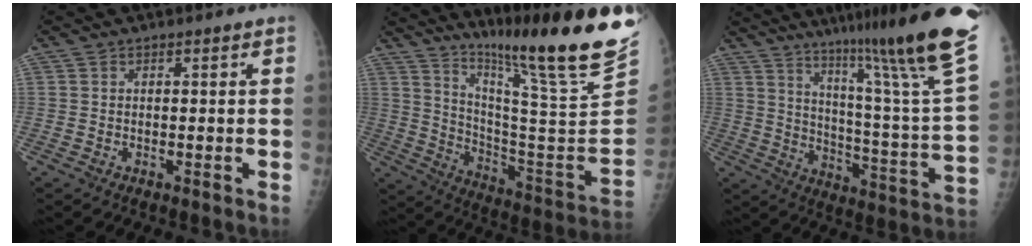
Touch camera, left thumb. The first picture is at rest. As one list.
[{"total": 26.4, "force": [20.6, -0.3, 16.4], "torque": [-0.240, -0.163, 0.315]}, {"total": 30.7, "force": [21.2, 1.6, 22.2], "torque": [-0.284, -0.119, 0.304]}]